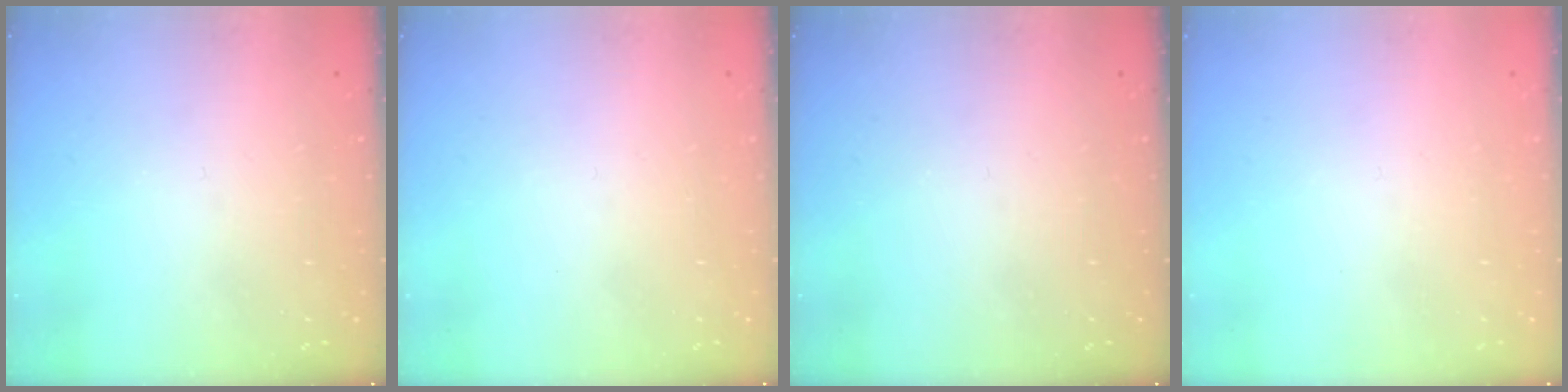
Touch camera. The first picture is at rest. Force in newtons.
{"total": 1.8, "press": 1.7, "slide": 0.1}
{"total": 0.0}
{"total": 1.7, "press": 1.7, "slide": 0.2}